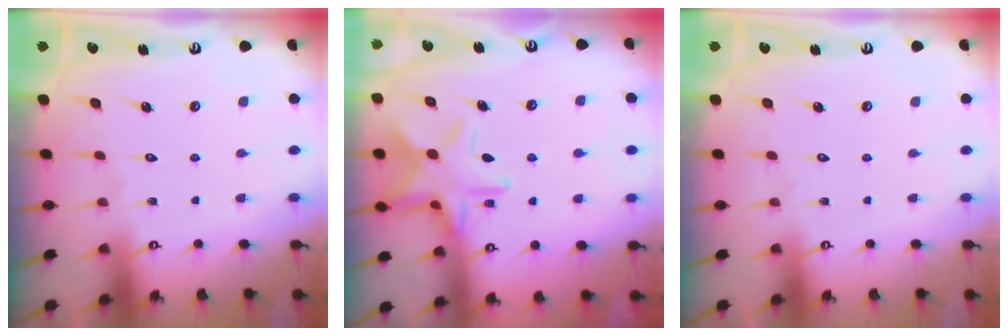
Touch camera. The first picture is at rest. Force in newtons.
{"total": 15.2, "press": 15.2, "slide": 1.0}
{"total": 0.0}